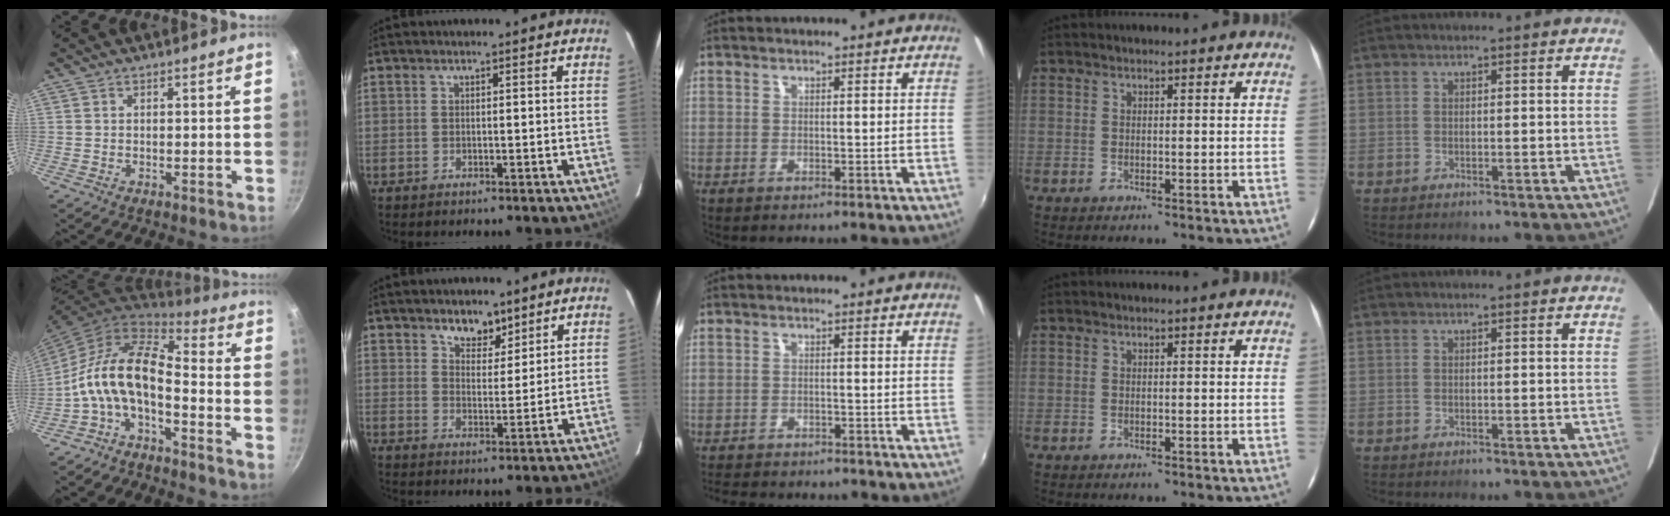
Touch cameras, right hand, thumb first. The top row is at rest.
{"thumb": {"total": 13.4, "force": [-3.8, 6.8, 11.0], "torque": [-0.213, 0.053, -0.086]}, "index": {"total": 5.2, "force": [4.0, 2.6, 2.2], "torque": [-0.023, -0.006, 0.065]}, "middle": {"total": 8.5, "force": [-7.7, 2.2, 2.9], "torque": [-0.074, -0.014, -0.116]}}